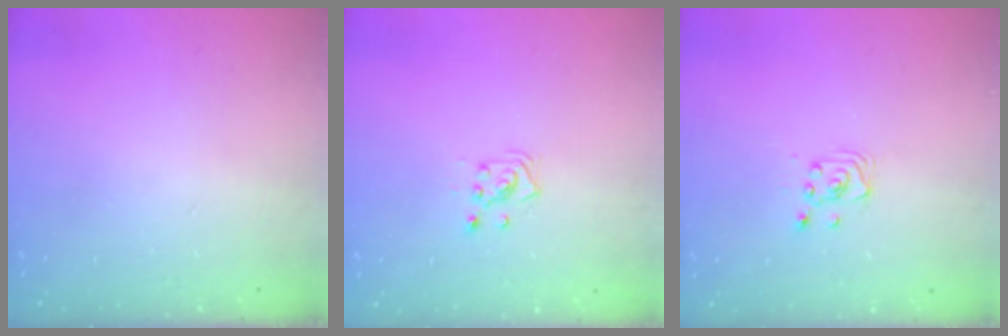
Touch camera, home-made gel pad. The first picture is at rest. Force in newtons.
{"total": 3.3, "press": 3.2, "slide": 0.5}
{"total": 2.6, "press": 2.6, "slide": 0.2}